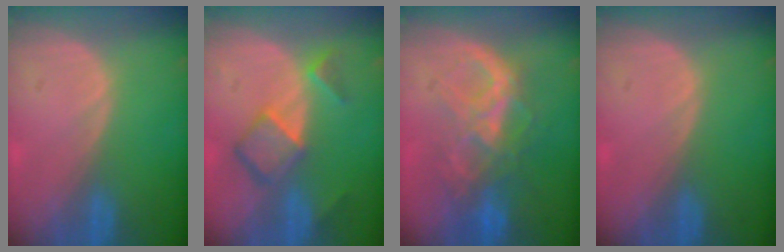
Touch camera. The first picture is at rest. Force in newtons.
{"total": 6.9, "press": 5.9, "slide": 3.6}
{"total": 8.1, "press": 7.6, "slide": 2.7}
{"total": 0.0}